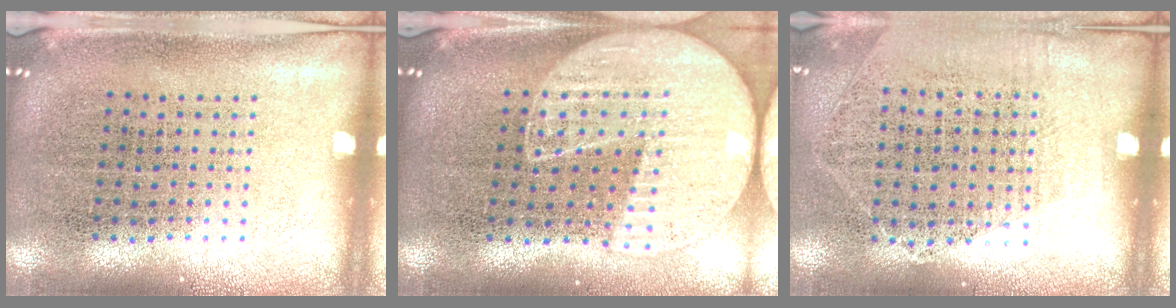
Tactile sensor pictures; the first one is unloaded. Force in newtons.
{"total": 1.7, "press": 1.6, "slide": 0.7}
{"total": 1.2, "press": 1.0, "slide": 0.6}